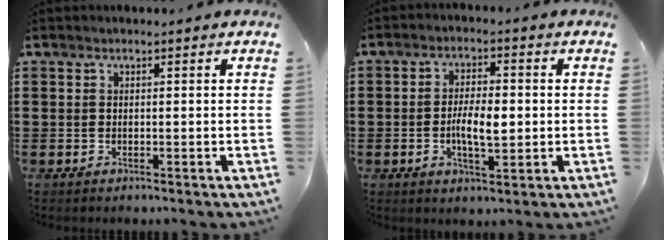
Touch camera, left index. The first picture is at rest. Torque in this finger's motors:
{"motor_torque": [0.71, 0.07, 0.43, 0.08]}